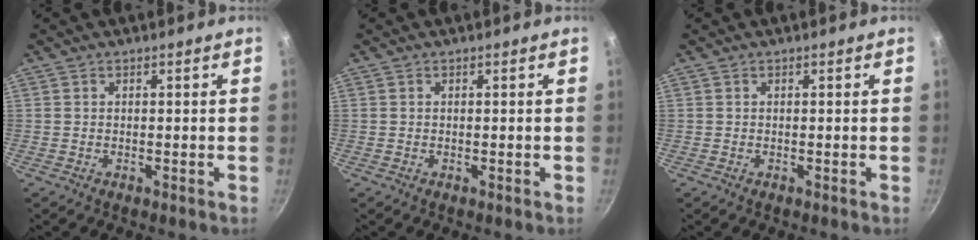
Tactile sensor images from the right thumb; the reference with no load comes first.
{"total": 0.0}
{"total": 0.0}